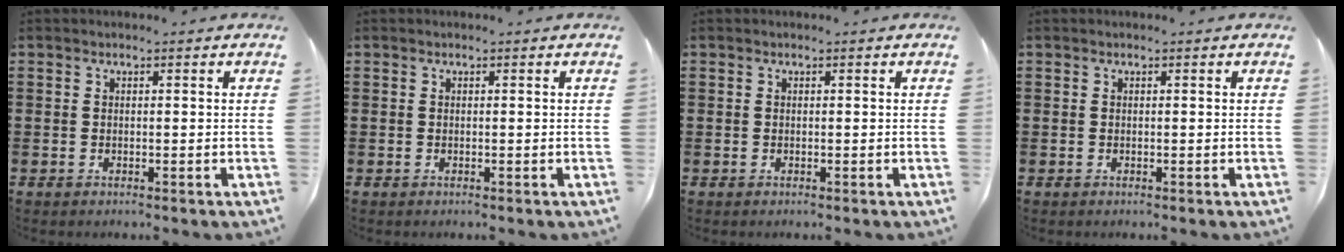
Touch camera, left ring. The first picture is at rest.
{"total": 0.0}
{"total": 0.0}
{"total": 0.0}